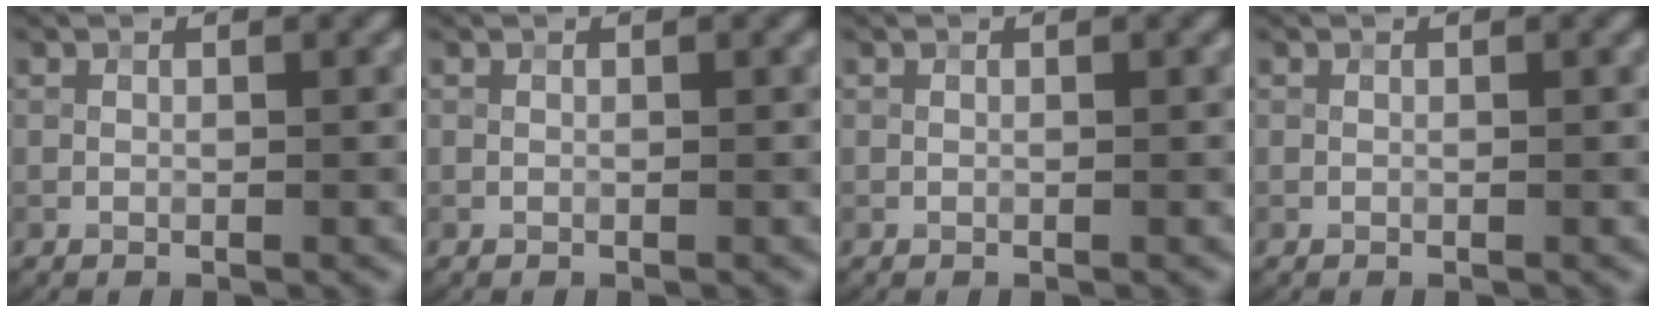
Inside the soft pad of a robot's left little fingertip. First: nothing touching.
{"total": 0.0}
{"total": 0.0}
{"total": 0.0}